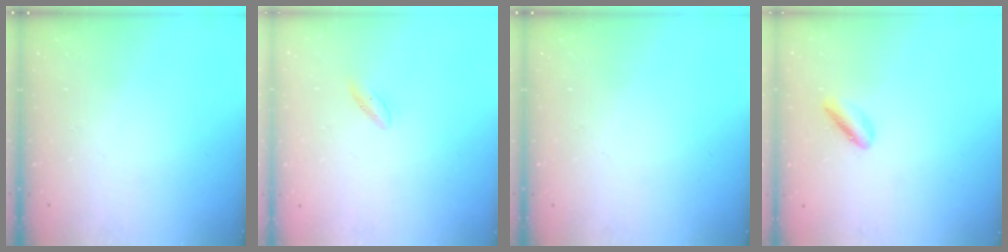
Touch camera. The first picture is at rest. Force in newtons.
{"total": 2.2, "press": 2.0, "slide": 0.8}
{"total": 0.0}
{"total": 2.0, "press": 2.0, "slide": 0.3}